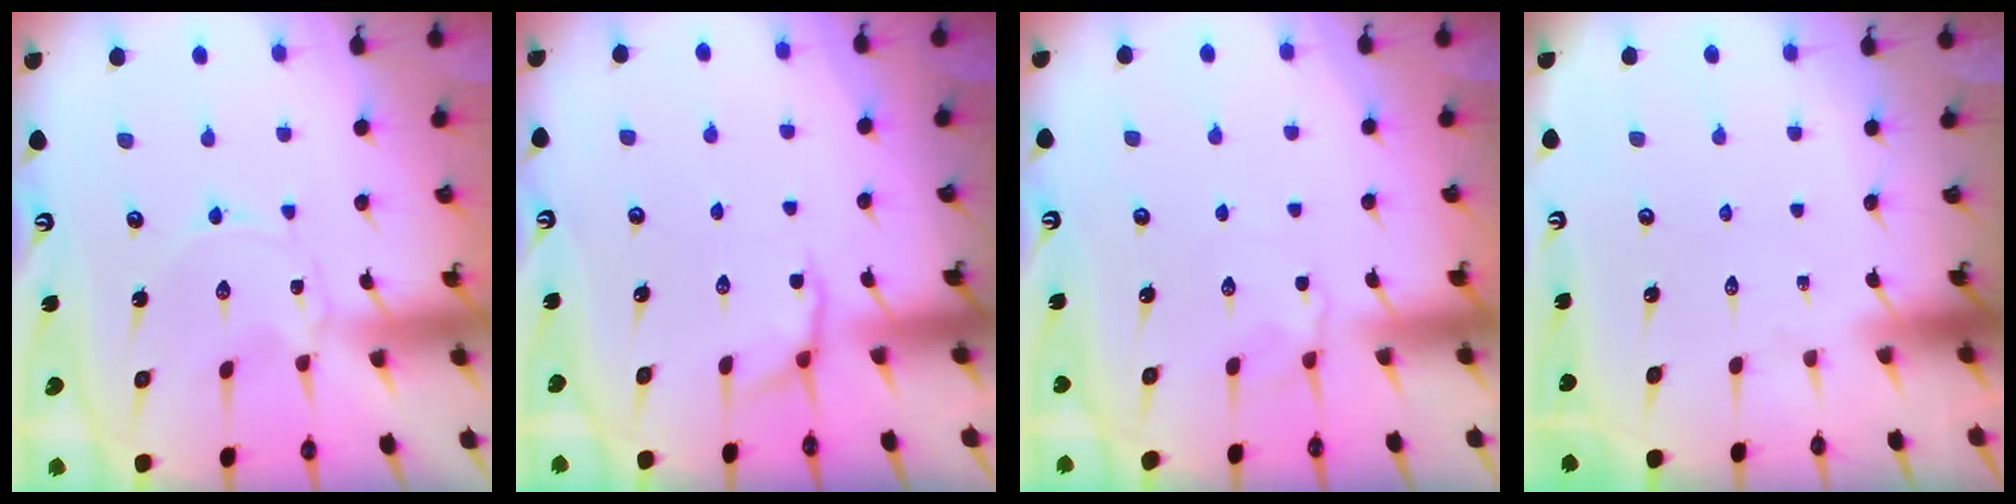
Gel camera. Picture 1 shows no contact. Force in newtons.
{"total": 2.8, "press": 2.0, "slide": 2.0}
{"total": 2.8, "press": 2.6, "slide": 1.1}
{"total": 0.0}